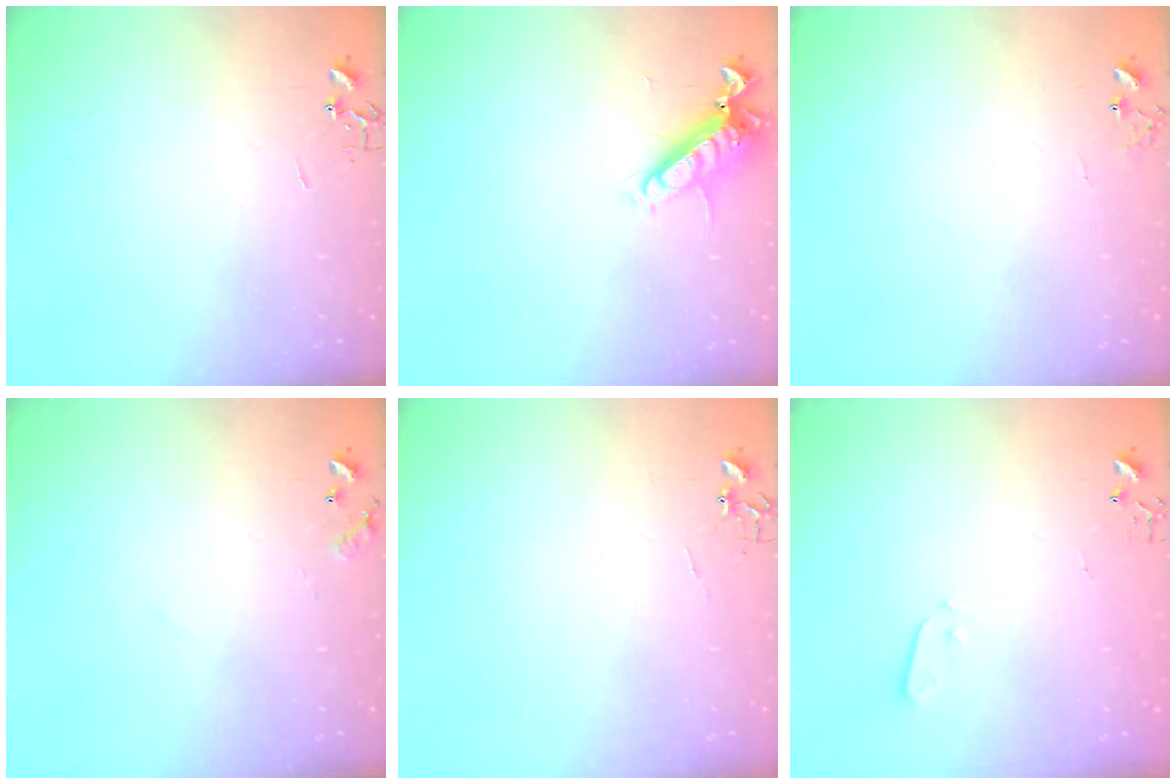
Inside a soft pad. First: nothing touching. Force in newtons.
{"total": 12.4, "press": 12.3, "slide": 1.5}
{"total": 6.5, "press": 6.5, "slide": 0.5}
{"total": 7.2, "press": 7.2, "slide": 0.5}
{"total": 4.3, "press": 4.3, "slide": 0.3}
{"total": 2.5, "press": 2.5, "slide": 0.4}